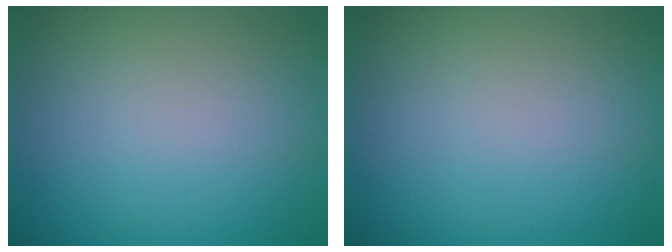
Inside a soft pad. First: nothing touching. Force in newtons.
{"total": 0.0}